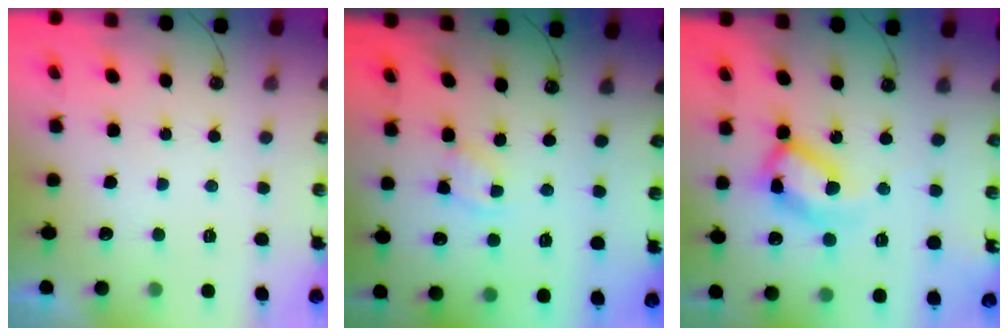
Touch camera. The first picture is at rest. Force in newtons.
{"total": 2.1, "press": 2.1, "slide": 0.4}
{"total": 17.2, "press": 17.2, "slide": 1.5}